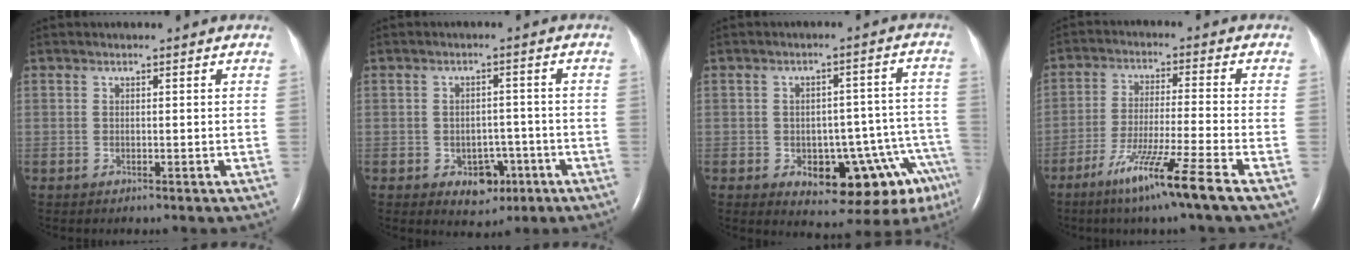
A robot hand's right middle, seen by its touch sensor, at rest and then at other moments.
{"total": 5.1, "force": [-2.3, 3.6, 2.9], "torque": [-0.036, 0.010, -0.024]}
{"total": 13.9, "force": [-6.9, 4.9, 11.1], "torque": [-0.087, 0.034, -0.077]}
{"total": 10.6, "force": [-6.6, -1.8, 8.1], "torque": [-0.152, -0.039, -0.124]}